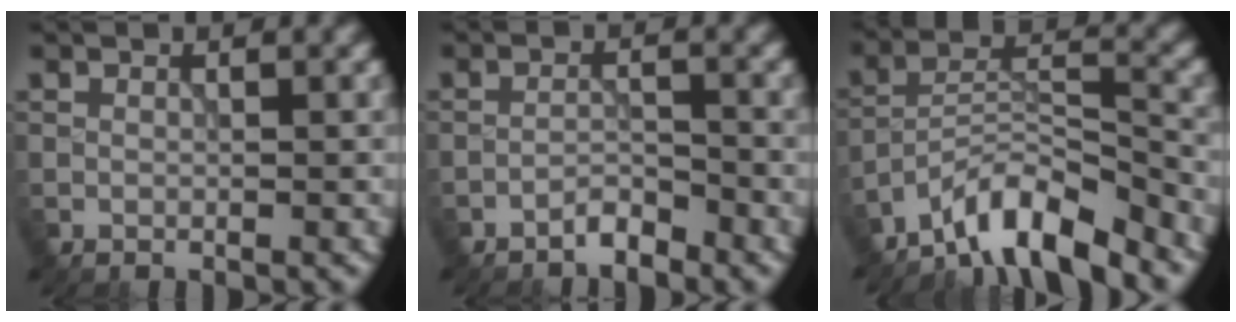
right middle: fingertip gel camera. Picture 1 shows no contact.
{"total": 1.8, "force": [-1.7, 0.3, 0.6], "torque": [-0.009, 0.007, -0.034]}
{"total": 7.2, "force": [-6.2, 1.3, 3.5], "torque": [-0.053, 0.004, -0.117]}